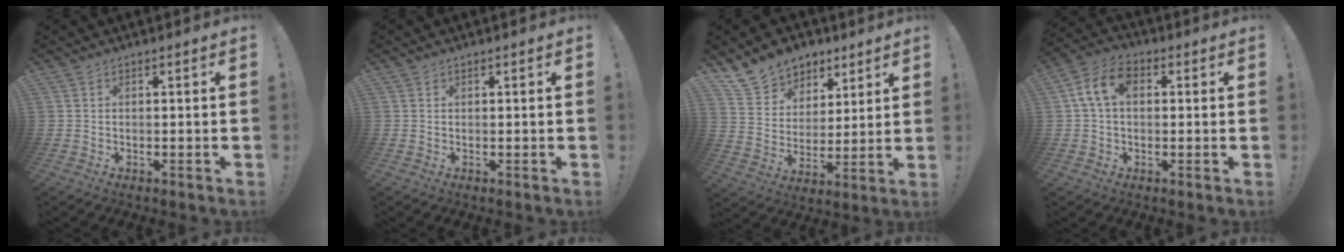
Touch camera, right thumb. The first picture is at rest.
{"total": 0.5, "force": [0.4, 0.3, 0.1], "torque": [0.003, -0.001, 0.007]}
{"total": 11.7, "force": [8.2, 8.0, 2.2], "torque": [-0.040, -0.059, 0.161]}
{"total": 9.4, "force": [2.0, 6.2, 6.8], "torque": [-0.138, 0.014, 0.041]}